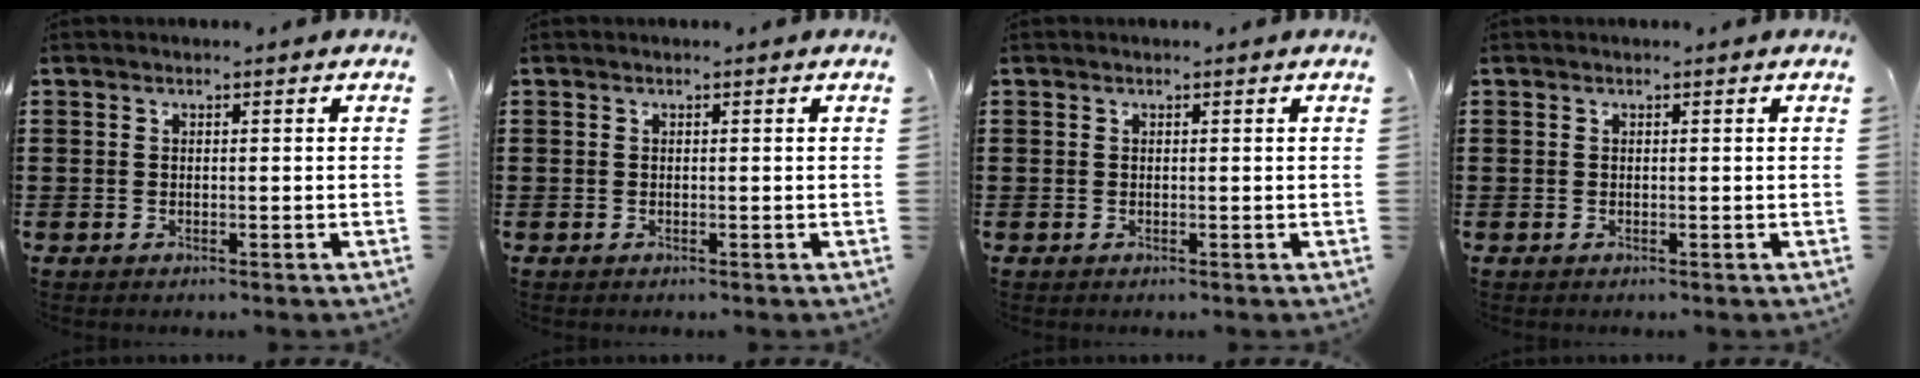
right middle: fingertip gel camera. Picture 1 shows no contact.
{"total": 0.0}
{"total": 0.0}
{"total": 0.0}